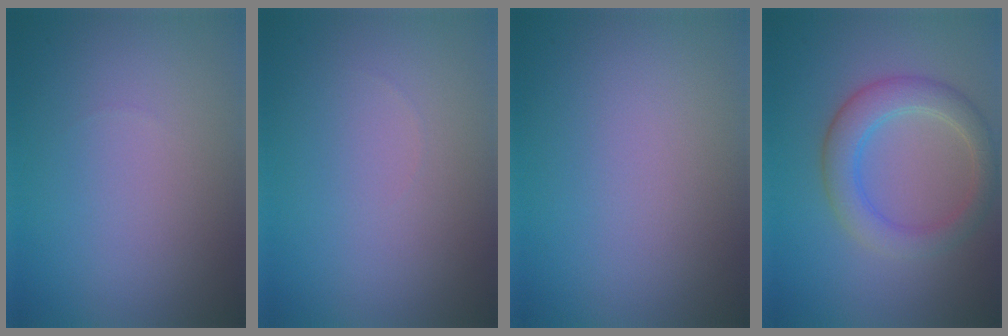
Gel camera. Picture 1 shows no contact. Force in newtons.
{"total": 0.0}
{"total": 0.0}
{"total": 4.0, "press": 3.9, "slide": 0.4}